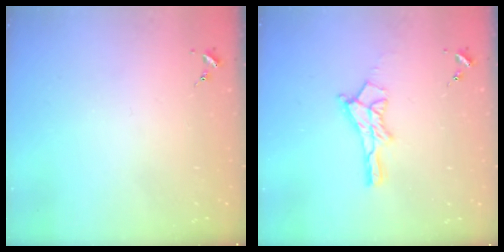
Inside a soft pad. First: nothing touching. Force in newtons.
{"total": 13.0, "press": 13.0, "slide": 0.9}